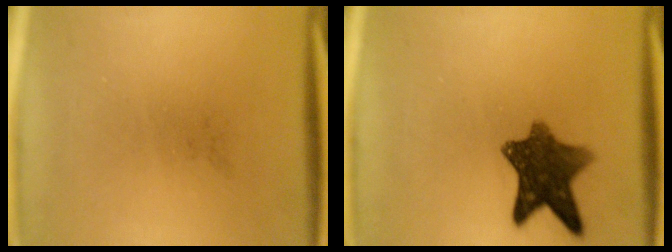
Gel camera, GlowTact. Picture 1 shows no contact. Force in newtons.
{"total": 9.3}